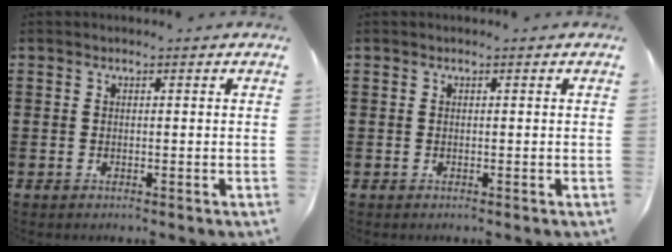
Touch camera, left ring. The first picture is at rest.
{"total": 0.0}